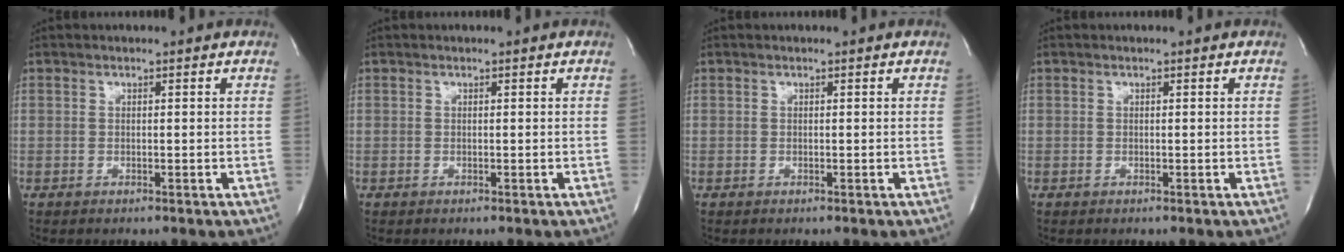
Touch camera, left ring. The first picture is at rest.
{"total": 0.0}
{"total": 0.0}
{"total": 0.0}